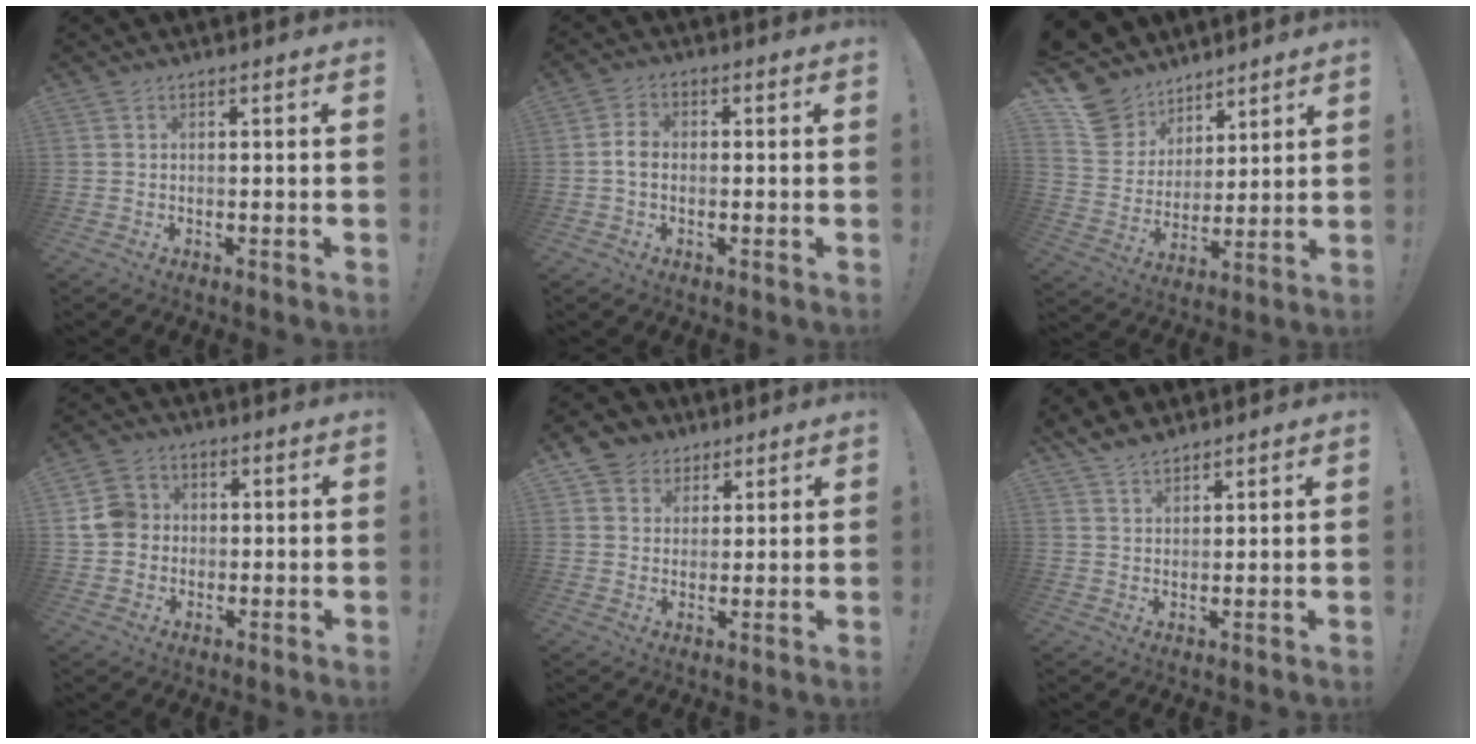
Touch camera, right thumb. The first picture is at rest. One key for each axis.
{"total": 3.8, "fx": -0.7, "fy": 2.6, "fz": 2.6, "tx": -0.047, "ty": 0.008, "tz": -0.015}
{"total": 13.5, "fx": 9.1, "fy": 9.6, "fz": 2.8, "tx": -0.060, "ty": -0.063, "tz": 0.181}
{"total": 9.0, "fx": 0.7, "fy": 8.2, "fz": 3.7, "tx": -0.072, "ty": 0.015, "tz": 0.018}
{"total": 6.7, "fx": 3.7, "fy": 5.5, "fz": 0.8, "tx": -0.012, "ty": -0.025, "tz": 0.075}
{"total": 4.9, "fx": 4.2, "fy": 2.2, "fz": 1.2, "tx": -0.026, "ty": -0.024, "tz": 0.080}